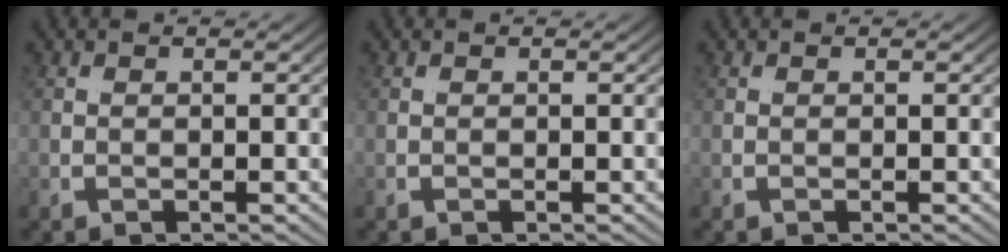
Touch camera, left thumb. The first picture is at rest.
{"total": 0.0}
{"total": 0.0}